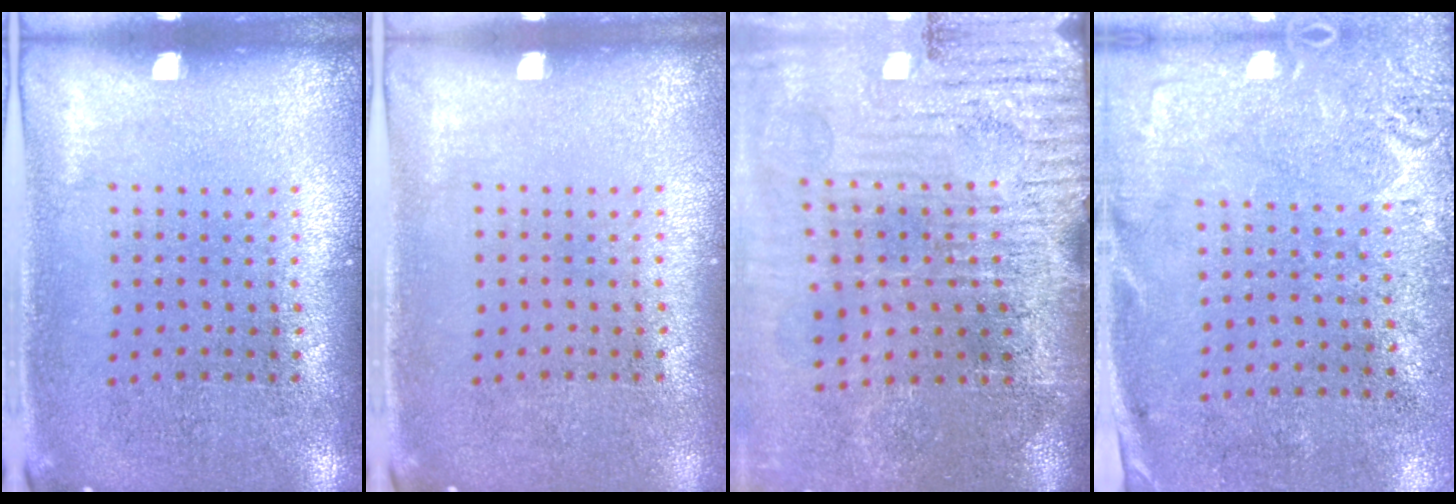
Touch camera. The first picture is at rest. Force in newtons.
{"total": 0.0}
{"total": 4.9, "press": 4.1, "slide": 2.6}
{"total": 2.7, "press": 2.2, "slide": 1.7}